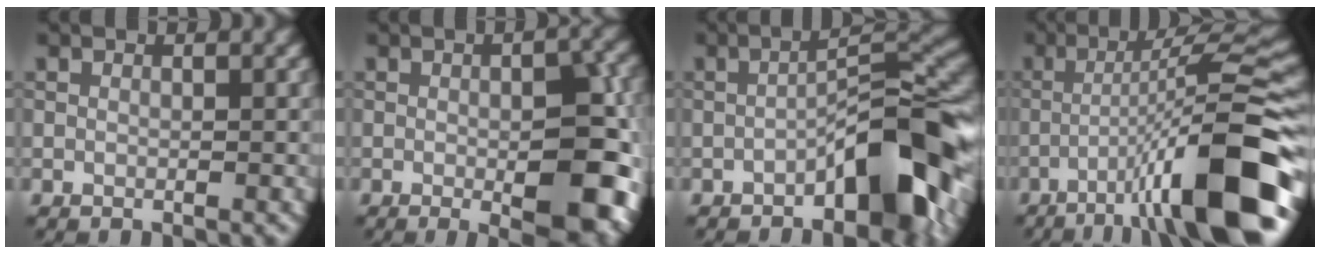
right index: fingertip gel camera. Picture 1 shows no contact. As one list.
[{"total": 9.7, "force": [-2.0, 3.0, 9.0], "torque": [-0.112, -0.006, -0.024]}, {"total": 7.5, "force": [-3.5, 2.1, 6.3], "torque": [-0.082, 0.026, -0.058]}, {"total": 12.6, "force": [-5.7, 1.8, 11.1], "torque": [-0.152, 0.020, -0.090]}]